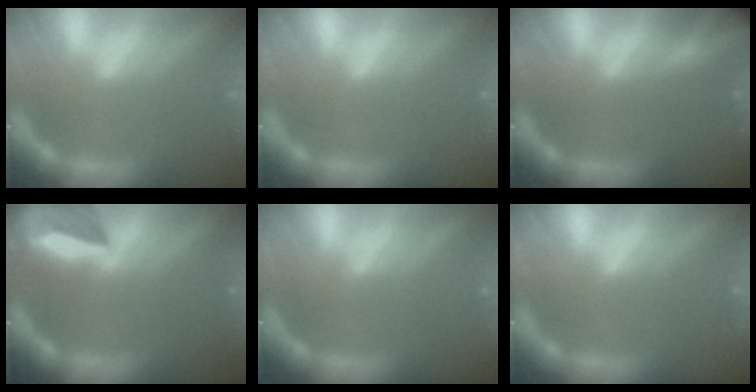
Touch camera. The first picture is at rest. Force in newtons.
{"total": 0.0}
{"total": 9.0}
{"total": 9.0}
{"total": 0.0}
{"total": 0.0}